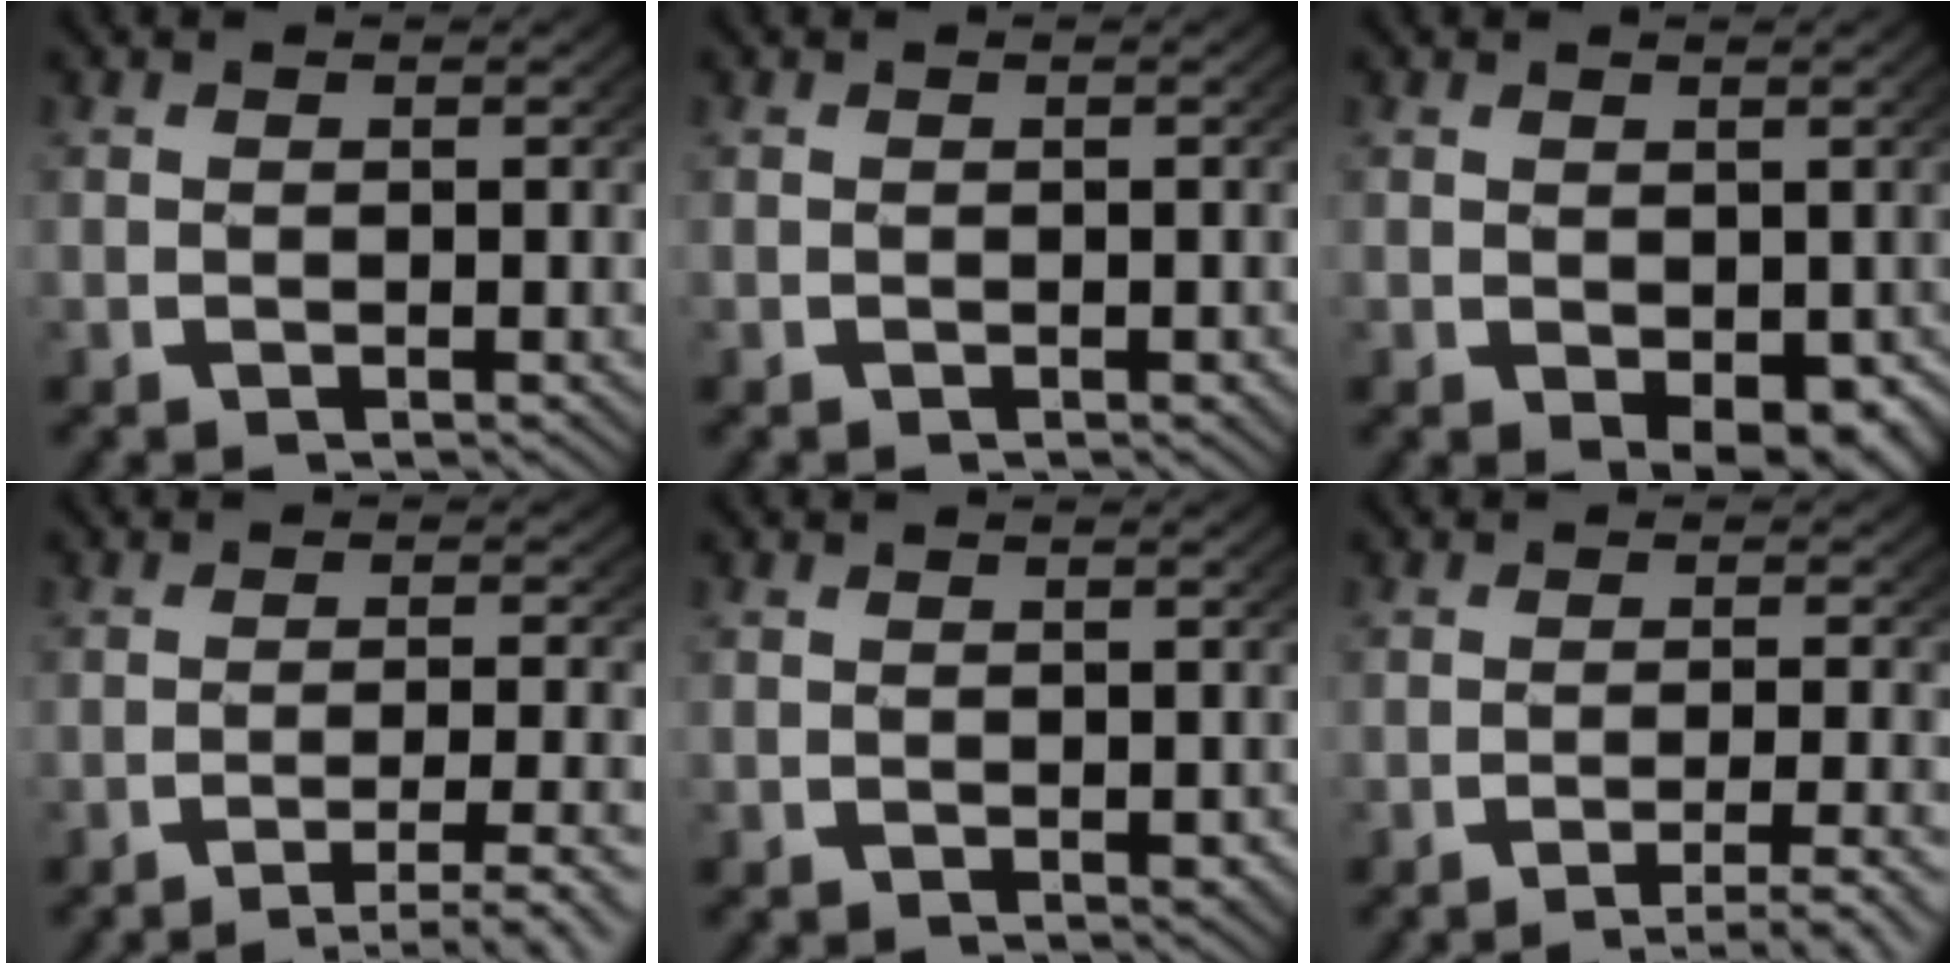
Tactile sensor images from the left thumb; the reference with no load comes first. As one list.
[{"total": 0.0}, {"total": 3.5, "force": [-0.4, 2.3, 2.6], "torque": [-0.038, -0.028, 0.015]}, {"total": 5.2, "force": [-3.5, 1.7, 3.4], "torque": [-0.055, -0.010, -0.049]}, {"total": 0.6, "force": [0.0, 0.5, 0.4], "torque": [-0.004, -0.006, 0.002]}, {"total": 4.7, "force": [-3.3, 1.3, 3.1], "torque": [-0.051, -0.008, -0.048]}]